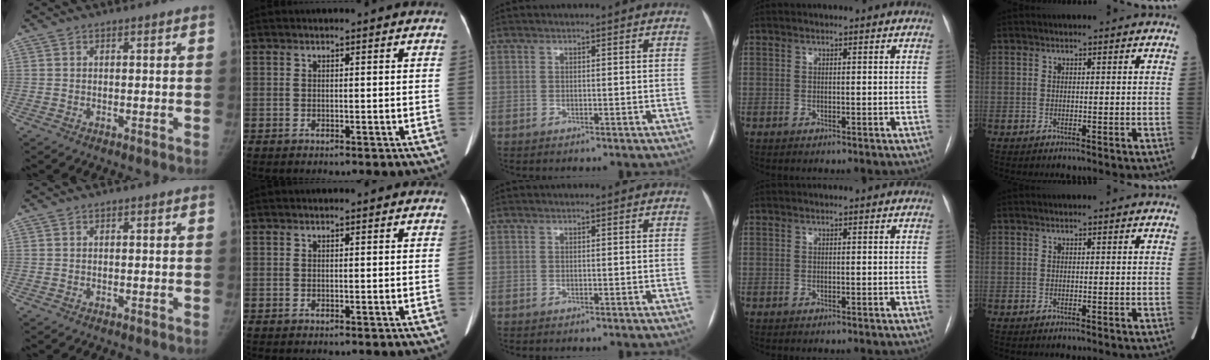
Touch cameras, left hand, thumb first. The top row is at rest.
{}